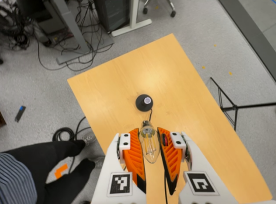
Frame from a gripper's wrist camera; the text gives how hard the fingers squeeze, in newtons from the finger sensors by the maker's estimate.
{"total": 21.3, "left": 24.1, "right": 18.5}